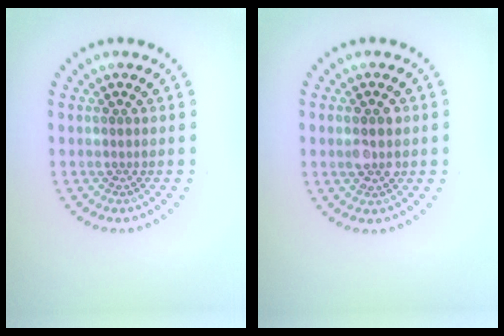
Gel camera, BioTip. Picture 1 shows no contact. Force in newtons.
{"total": 2.7, "press": 2.7, "slide": 0.2}